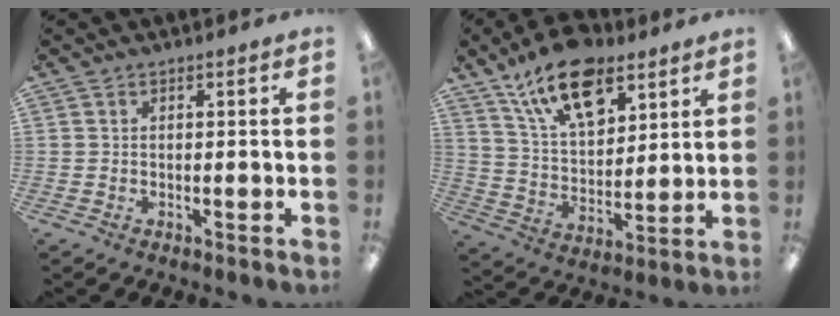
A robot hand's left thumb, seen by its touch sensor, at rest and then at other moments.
{"total": 17.5, "force": [11.3, 8.9, 9.9], "torque": [-0.167, -0.049, 0.201]}